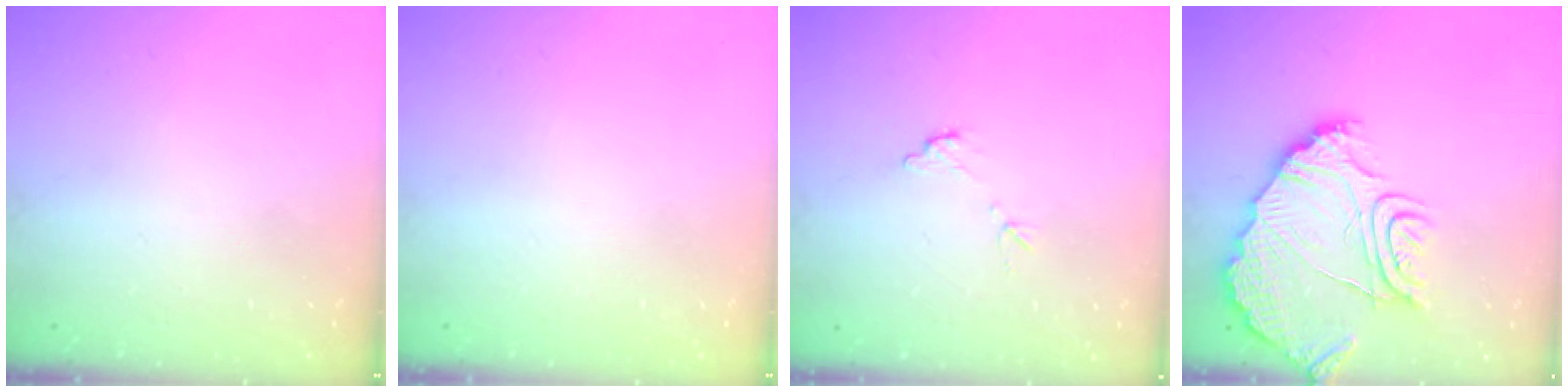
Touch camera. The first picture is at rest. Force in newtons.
{"total": 0.0}
{"total": 5.9, "press": 5.9, "slide": 0.3}
{"total": 15.7, "press": 15.6, "slide": 1.7}